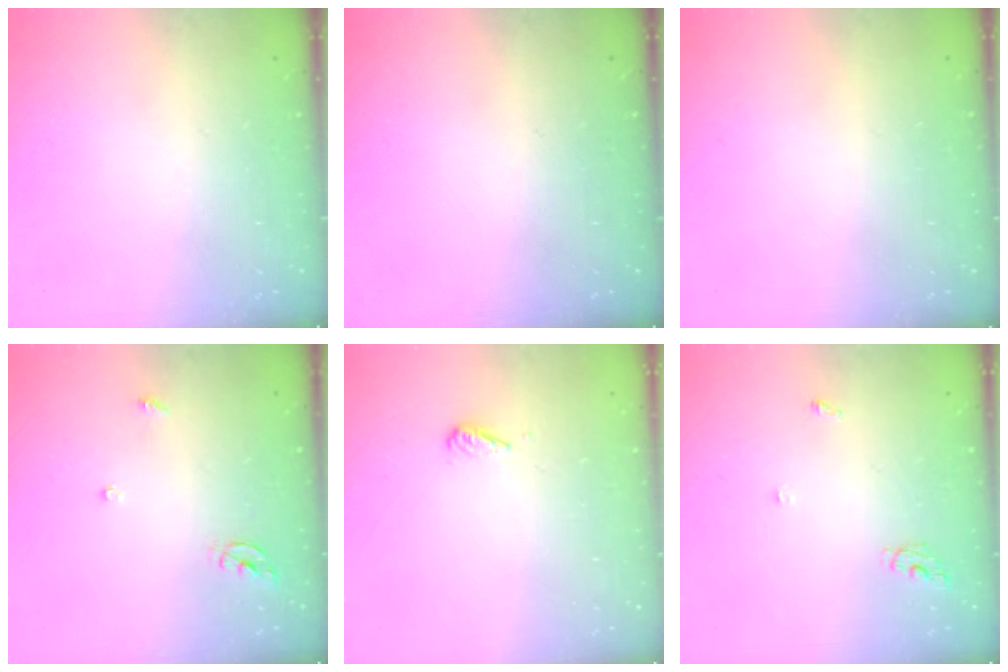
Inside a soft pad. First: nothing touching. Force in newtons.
{"total": 0.0}
{"total": 1.1, "press": 0.8, "slide": 0.7}
{"total": 5.7, "press": 5.6, "slide": 0.5}
{"total": 2.7, "press": 2.7, "slide": 0.6}
{"total": 4.4, "press": 4.4, "slide": 0.3}